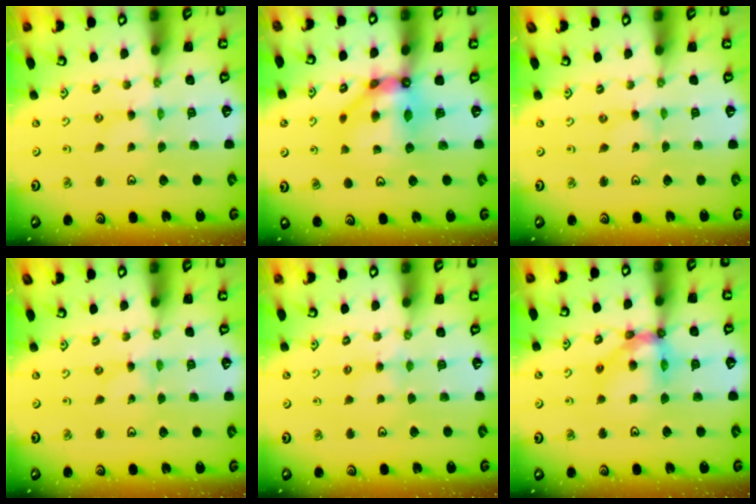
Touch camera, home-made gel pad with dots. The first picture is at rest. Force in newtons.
{"total": 9.5, "press": 9.4, "slide": 1.1}
{"total": 0.0}
{"total": 0.0}
{"total": 4.5, "press": 4.5, "slide": 0.6}
{"total": 11.4, "press": 11.4, "slide": 1.4}